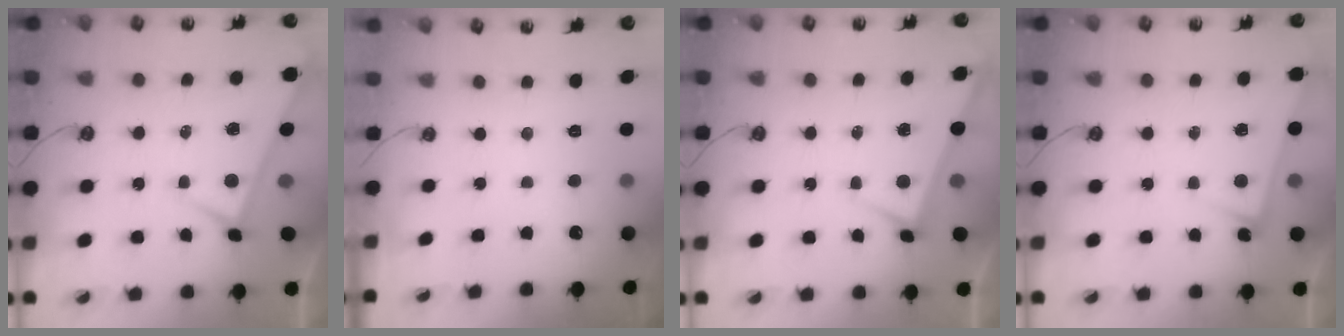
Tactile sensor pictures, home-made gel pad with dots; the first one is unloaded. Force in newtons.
{"total": 0.0}
{"total": 3.0, "press": 3.0, "slide": 0.2}
{"total": 2.8, "press": 2.8, "slide": 0.5}